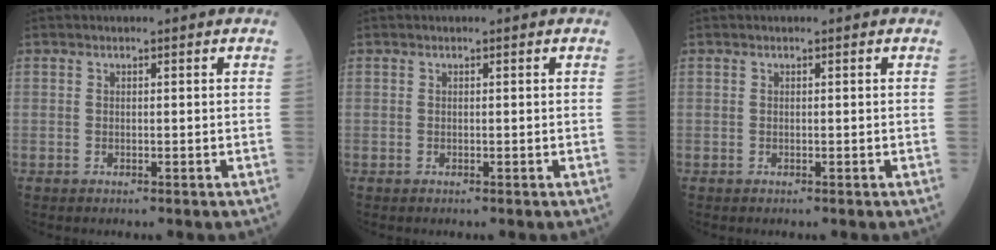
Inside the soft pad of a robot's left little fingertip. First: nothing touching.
{"total": 0.0}
{"total": 0.0}